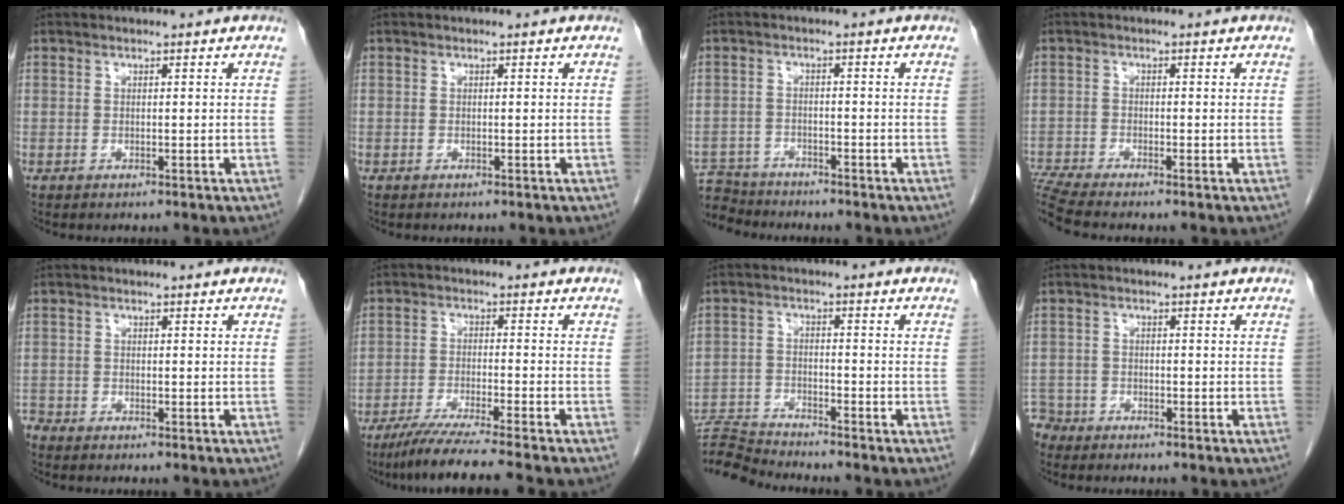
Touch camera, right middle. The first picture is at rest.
{"total": 0.0}
{"total": 6.8, "force": [-6.5, 1.9, 0.0], "torque": [-0.001, 0.001, -0.118]}
{"total": 4.5, "force": [-4.1, -1.2, 1.2], "torque": [-0.033, -0.010, -0.080]}
{"total": 1.2, "force": [-1.2, 0.2, -0.1], "torque": [0.002, -0.002, -0.022]}
{"total": 9.7, "force": [-8.1, -1.6, 5.0], "torque": [-0.066, -0.034, -0.132]}
{"total": 6.3, "force": [-6.1, -1.5, -0.3], "torque": [0.002, -0.005, -0.115]}
{"total": 3.3, "force": [-2.9, 1.3, -0.7], "torque": [0.012, 0.000, -0.060]}